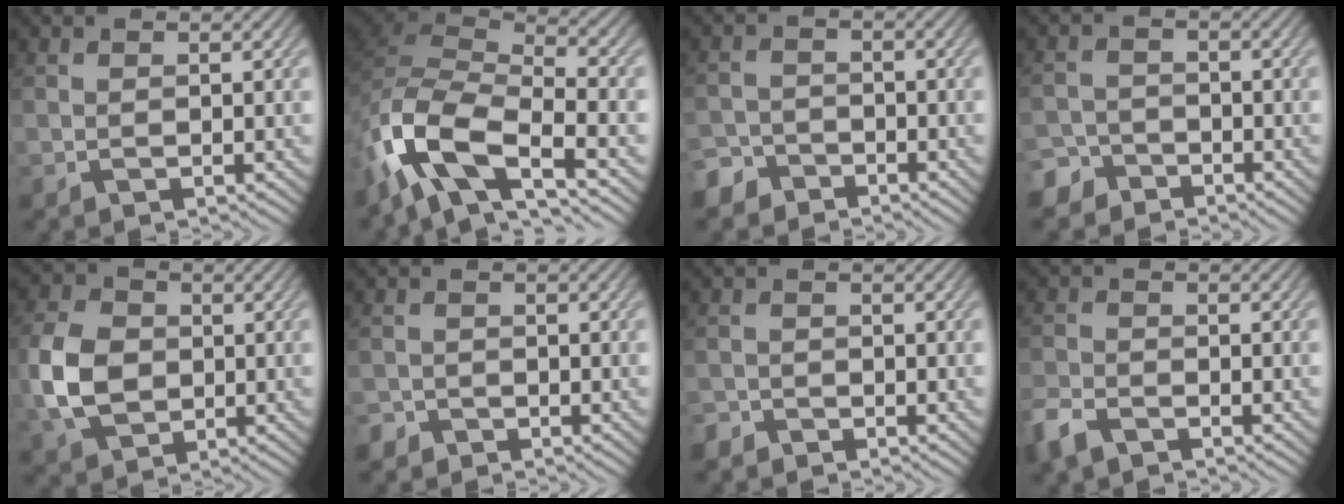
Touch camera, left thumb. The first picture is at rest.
{"total": 14.0, "force": [-7.9, 5.8, 9.9], "torque": [-0.232, -0.017, -0.152]}
{"total": 3.5, "force": [-2.9, 1.9, 0.3], "torque": [-0.003, 0.000, -0.063]}
{"total": 3.6, "force": [-2.9, 2.0, 0.3], "torque": [-0.003, 0.000, -0.064]}
{"total": 8.4, "force": [-0.9, 6.4, 5.5], "torque": [-0.142, -0.004, -0.028]}
{"total": 1.9, "force": [-1.5, 1.1, 0.0], "torque": [0.004, -0.001, -0.036]}
{"total": 1.7, "force": [-1.5, 0.8, 0.0], "torque": [0.001, 0.000, -0.036]}
{"total": 4.4, "force": [-3.4, 1.9, 2.1], "torque": [-0.051, -0.009, -0.080]}